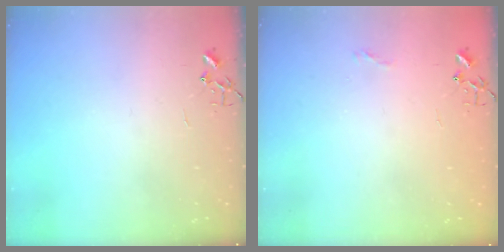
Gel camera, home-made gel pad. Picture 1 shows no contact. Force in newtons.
{"total": 6.0, "press": 5.9, "slide": 0.7}